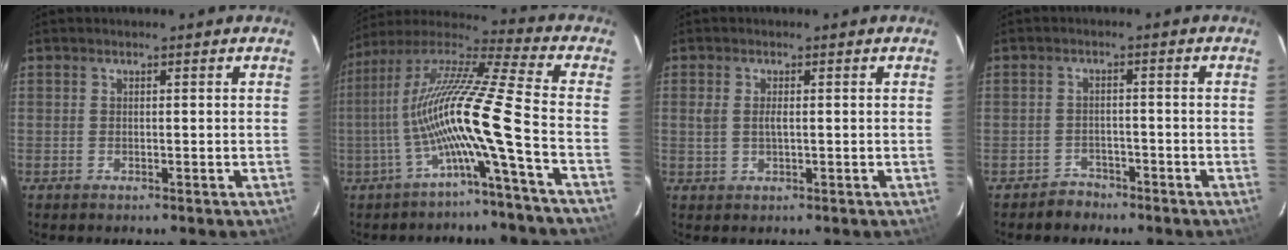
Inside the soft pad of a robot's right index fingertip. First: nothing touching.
{"total": 14.7, "force": [-5.2, -2.1, 13.6], "torque": [-0.229, -0.007, -0.103]}
{"total": 2.4, "force": [0.2, 1.1, 2.2], "torque": [-0.045, -0.001, 0.005]}
{"total": 3.2, "force": [-2.5, 2.1, -0.4], "torque": [0.005, 0.016, -0.039]}